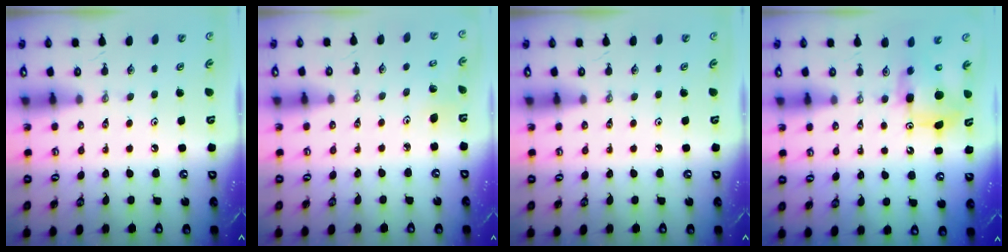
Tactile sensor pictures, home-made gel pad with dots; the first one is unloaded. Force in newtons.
{"total": 3.0, "press": 2.9, "slide": 0.4}
{"total": 0.0}
{"total": 8.1, "press": 8.0, "slide": 0.6}